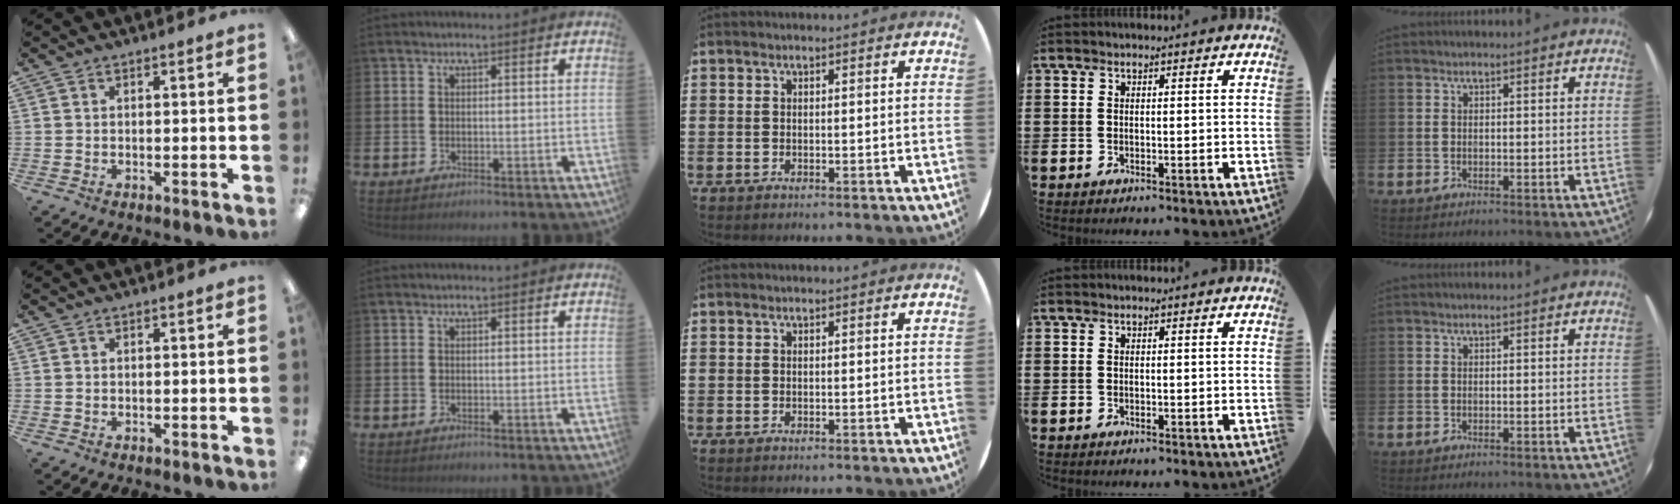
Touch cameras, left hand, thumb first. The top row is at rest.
{}